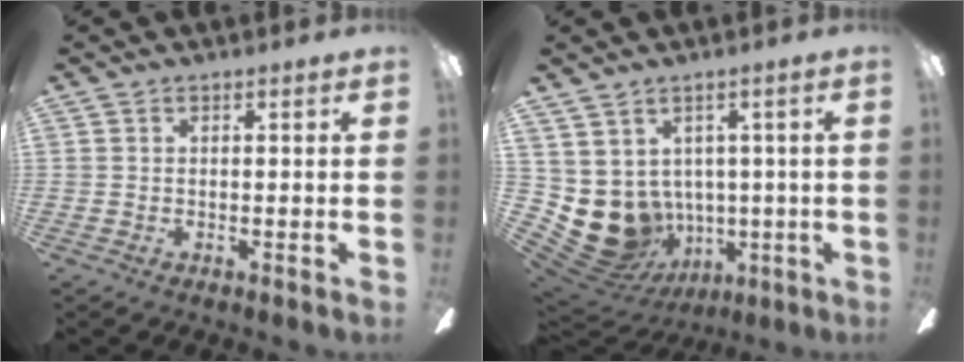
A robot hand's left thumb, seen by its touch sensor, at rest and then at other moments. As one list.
[{"total": 10.2, "force": [-0.9, 9.2, 4.3], "torque": [-0.123, -0.018, -0.005]}]